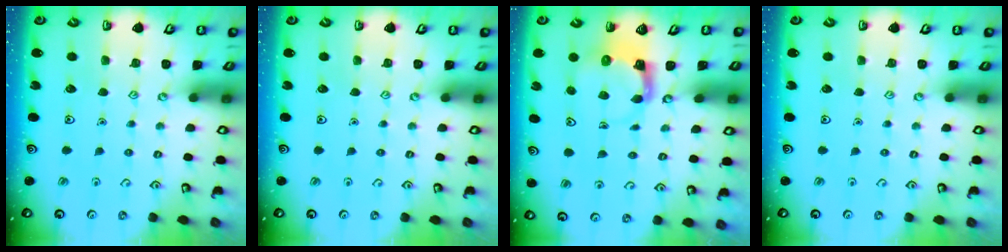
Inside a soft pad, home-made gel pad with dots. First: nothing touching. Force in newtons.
{"total": 0.0}
{"total": 3.9, "press": 3.8, "slide": 0.7}
{"total": 0.0}